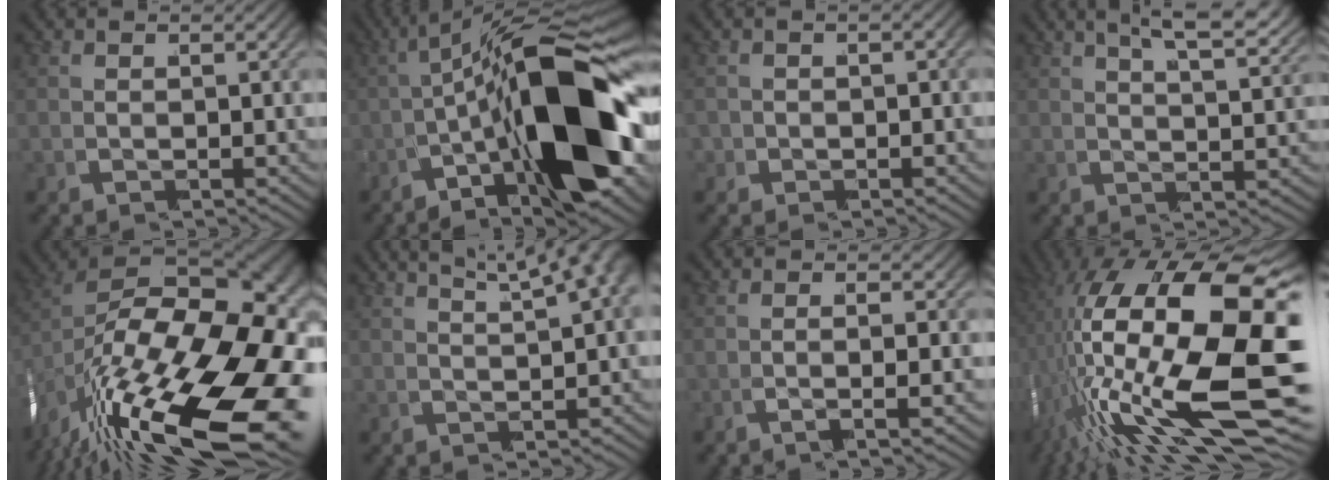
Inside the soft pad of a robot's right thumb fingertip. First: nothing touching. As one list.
[{"total": 17.1, "force": [-2.1, 7.1, 15.3], "torque": [-0.235, -0.011, -0.046]}, {"total": 1.8, "force": [-0.7, 1.5, 0.8], "torque": [-0.010, -0.003, -0.009]}, {"total": 5.3, "force": [3.2, 2.3, 3.6], "torque": [-0.039, 0.017, 0.036]}, {"total": 26.2, "force": [-7.0, 16.7, 18.9], "torque": [-0.333, -0.094, -0.084]}, {"total": 6.1, "force": [4.0, 2.4, 3.8], "torque": [-0.023, 0.027, 0.053]}, {"total": 2.4, "force": [-1.1, 0.5, 2.1], "torque": [-0.043, 0.002, -0.028]}, {"total": 21.3, "force": [-2.8, 11.7, 17.6], "torque": [-0.359, -0.075, -0.014]}]